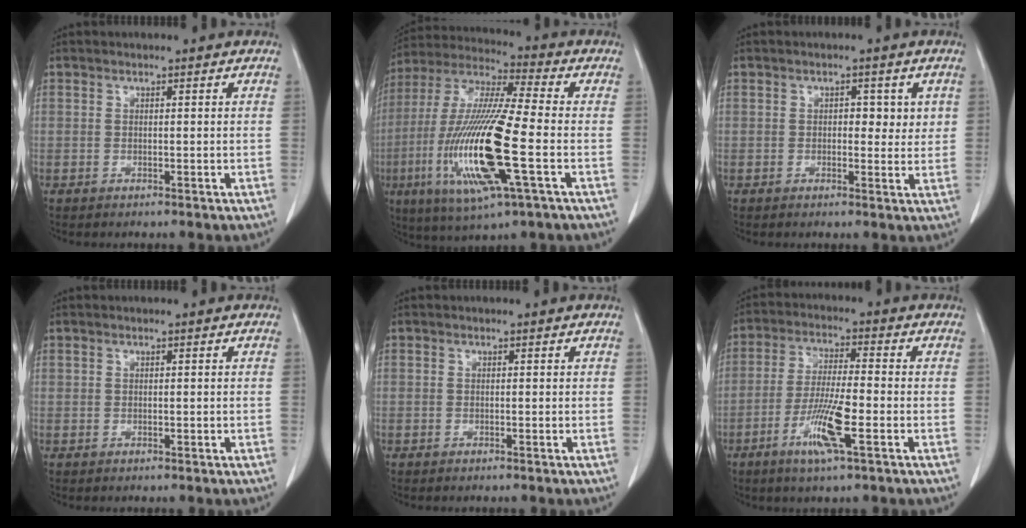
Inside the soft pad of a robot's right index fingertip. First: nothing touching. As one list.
[{"total": 19.6, "force": [-4.6, 1.6, 19.0], "torque": [-0.402, -0.021, -0.084]}, {"total": 3.6, "force": [0.8, 2.1, 2.8], "torque": [-0.025, 0.001, 0.008]}, {"total": 2.0, "force": [1.5, 1.2, 0.1], "torque": [0.004, 0.007, 0.033]}, {"total": 0.0}, {"total": 8.8, "force": [-3.6, 0.5, 8.0], "torque": [-0.157, -0.012, -0.067]}]